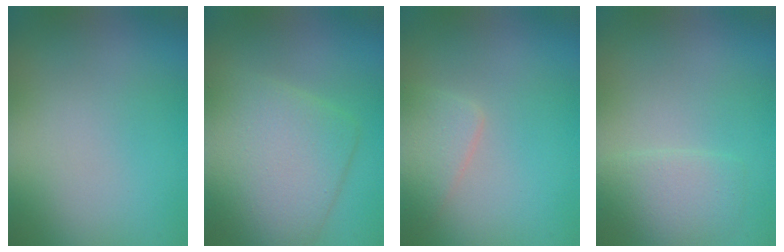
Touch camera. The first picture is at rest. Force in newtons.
{"total": 6.8, "press": 6.8, "slide": 0.3}
{"total": 2.0, "press": 2.0, "slide": 0.1}
{"total": 2.3, "press": 2.2, "slide": 0.1}